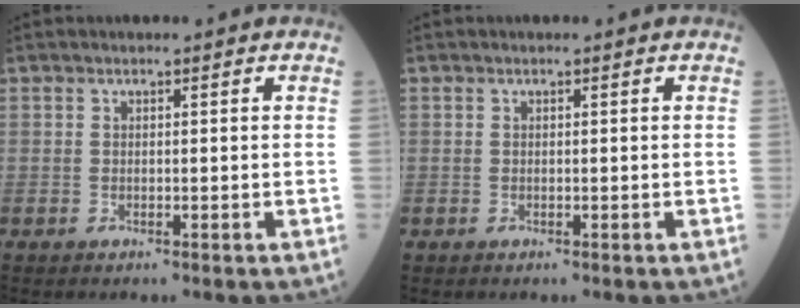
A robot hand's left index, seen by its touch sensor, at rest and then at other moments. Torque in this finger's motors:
{"motor_torque": [0.00, 0.00, 0.00, 0.00]}